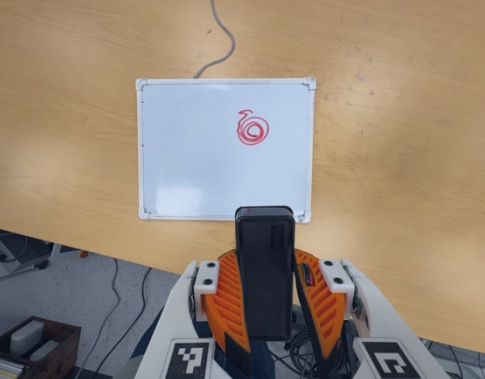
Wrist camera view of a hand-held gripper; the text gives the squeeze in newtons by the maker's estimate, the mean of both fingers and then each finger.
{"total": 8.6, "left": 7.5, "right": 9.7}